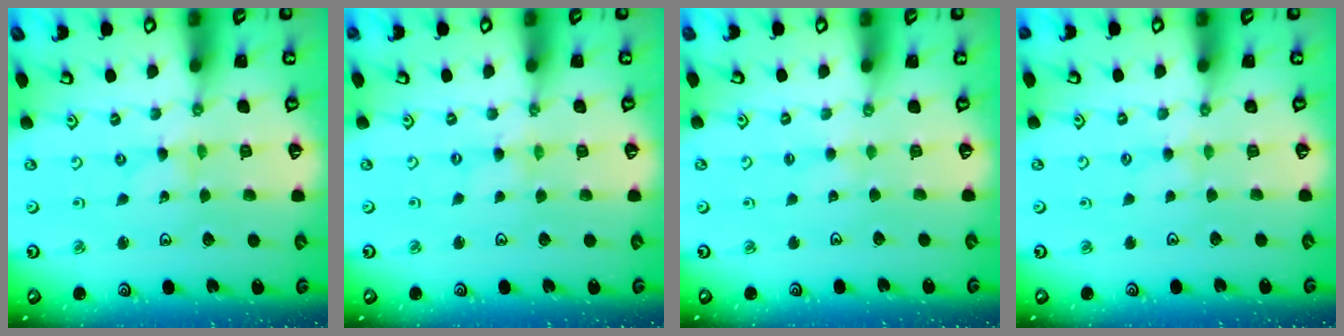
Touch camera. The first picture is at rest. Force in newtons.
{"total": 0.0}
{"total": 1.6, "press": 1.6, "slide": 0.3}
{"total": 1.9, "press": 1.9, "slide": 0.3}